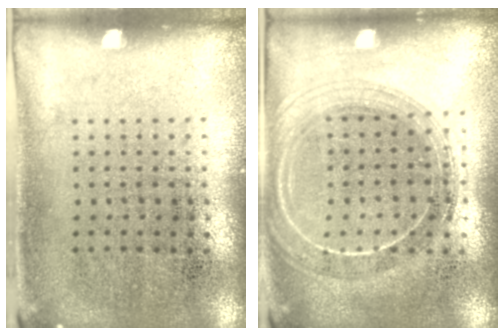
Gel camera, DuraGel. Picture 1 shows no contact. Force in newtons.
{"total": 1.9, "press": 1.7, "slide": 0.8}